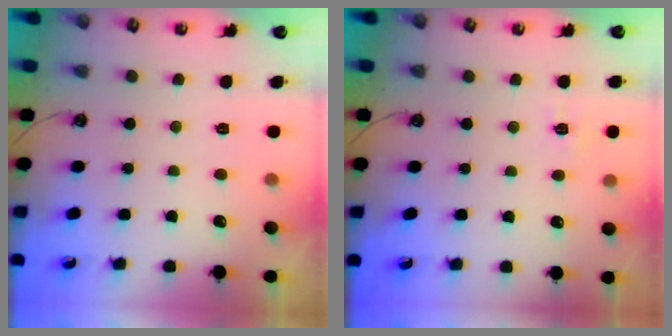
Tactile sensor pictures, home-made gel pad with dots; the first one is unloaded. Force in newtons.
{"total": 4.8, "press": 4.8, "slide": 0.6}